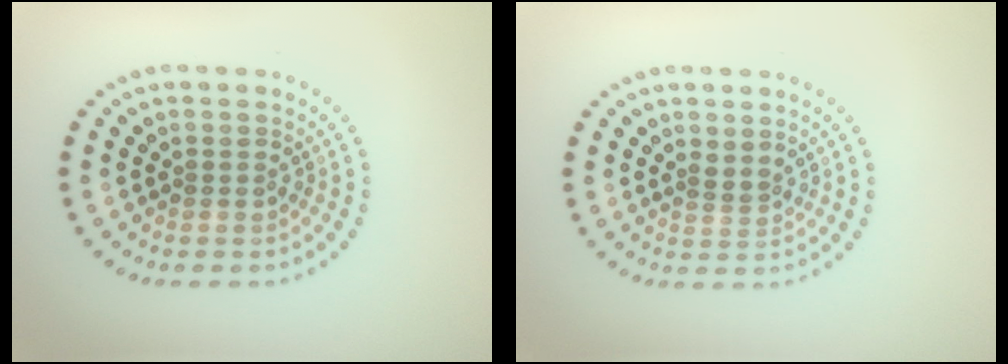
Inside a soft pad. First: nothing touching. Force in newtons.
{"total": 1.2, "press": 0.7, "slide": 1.0}